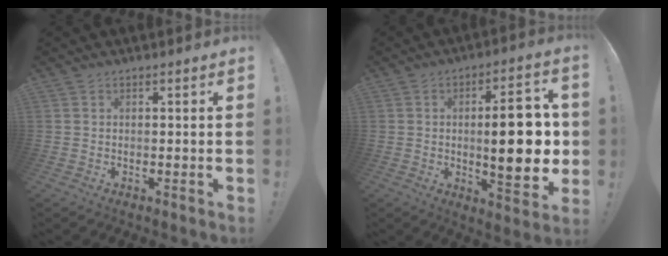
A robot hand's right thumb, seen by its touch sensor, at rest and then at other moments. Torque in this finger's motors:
{"motor_torque": [0.34, 0.51, 1.21, -0.14, 0.10]}